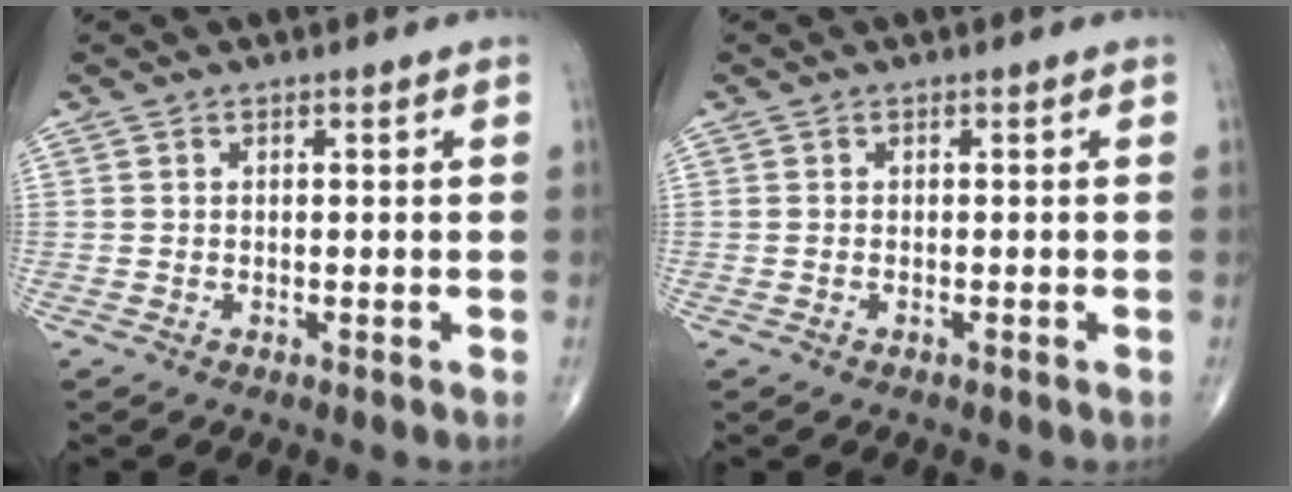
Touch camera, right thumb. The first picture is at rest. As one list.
[{"total": 0.0}]